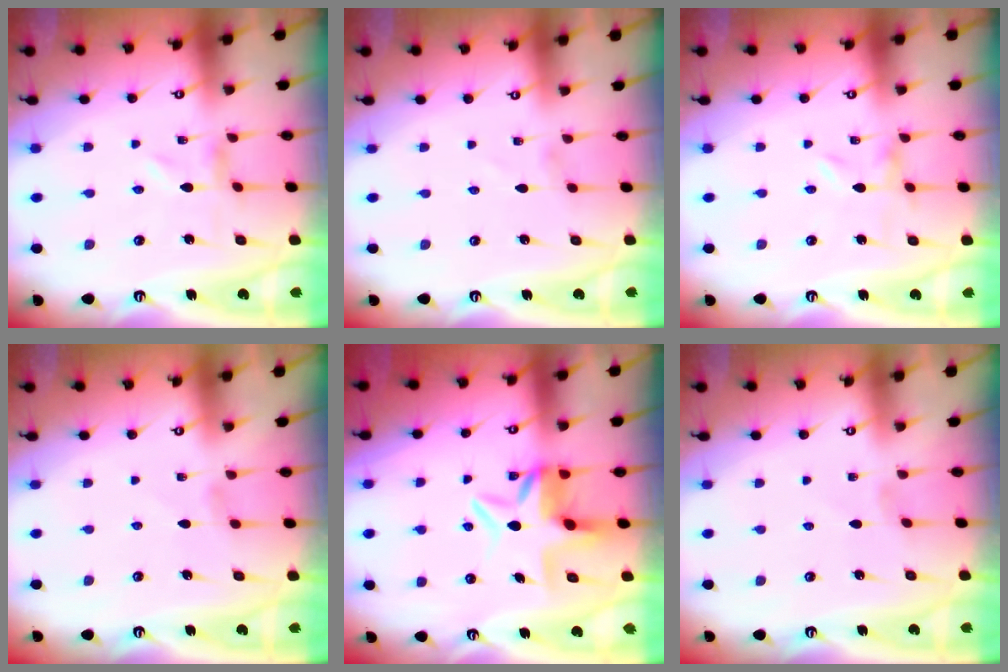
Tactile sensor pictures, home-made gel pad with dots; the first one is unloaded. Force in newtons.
{"total": 1.5, "press": 1.5, "slide": 0.0}
{"total": 0.0}
{"total": 0.9, "press": 0.9, "slide": 0.3}
{"total": 7.0, "press": 6.5, "slide": 2.4}
{"total": 0.0}